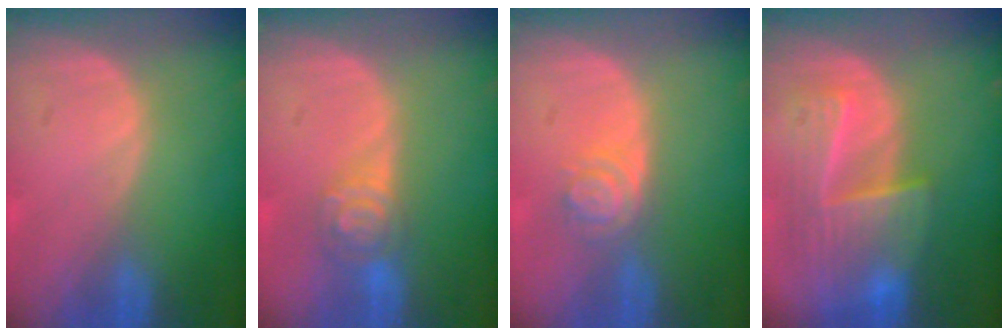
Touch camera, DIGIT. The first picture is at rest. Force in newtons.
{"total": 4.3, "press": 4.3, "slide": 0.2}
{"total": 3.9, "press": 3.5, "slide": 1.9}
{"total": 9.3, "press": 8.3, "slide": 4.2}